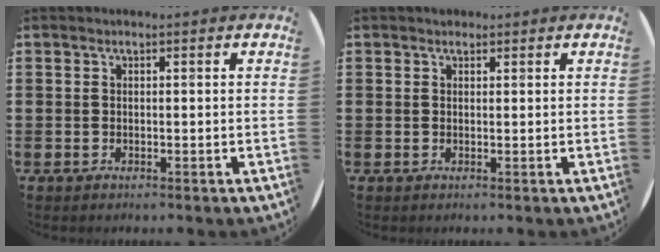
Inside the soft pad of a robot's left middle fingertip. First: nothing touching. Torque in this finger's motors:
{"motor_torque": [-0.32, -0.06, -0.01, 0.02]}